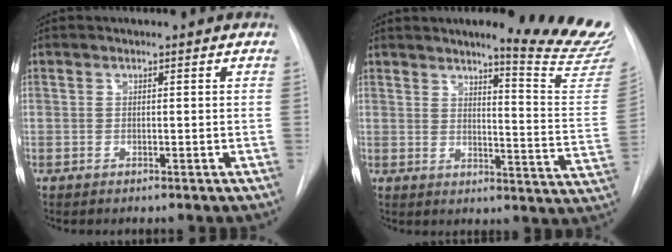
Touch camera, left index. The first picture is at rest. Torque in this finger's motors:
{"motor_torque": [0.81, -1.33, 0.01, 0.04]}